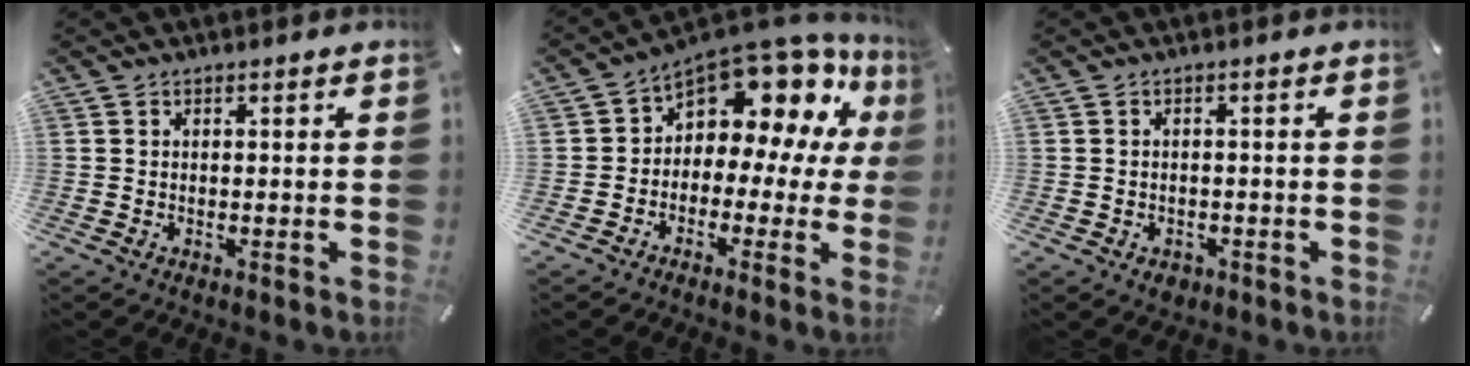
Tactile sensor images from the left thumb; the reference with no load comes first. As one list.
[{"total": 12.4, "force": [7.6, 7.1, 6.8], "torque": [-0.104, -0.075, 0.128]}, {"total": 2.0, "force": [-1.1, 1.6, 0.7], "torque": [-0.012, 0.005, -0.021]}]